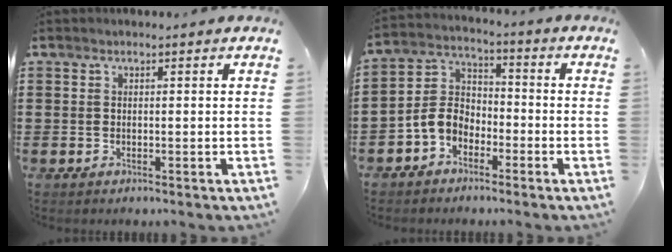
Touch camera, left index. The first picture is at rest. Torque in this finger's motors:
{"motor_torque": [1.17, 0.97, 0.29, 0.10]}